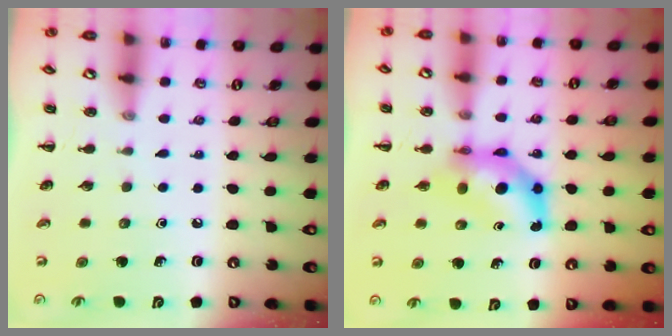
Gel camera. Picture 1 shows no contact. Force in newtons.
{"total": 6.6, "press": 6.5, "slide": 1.2}